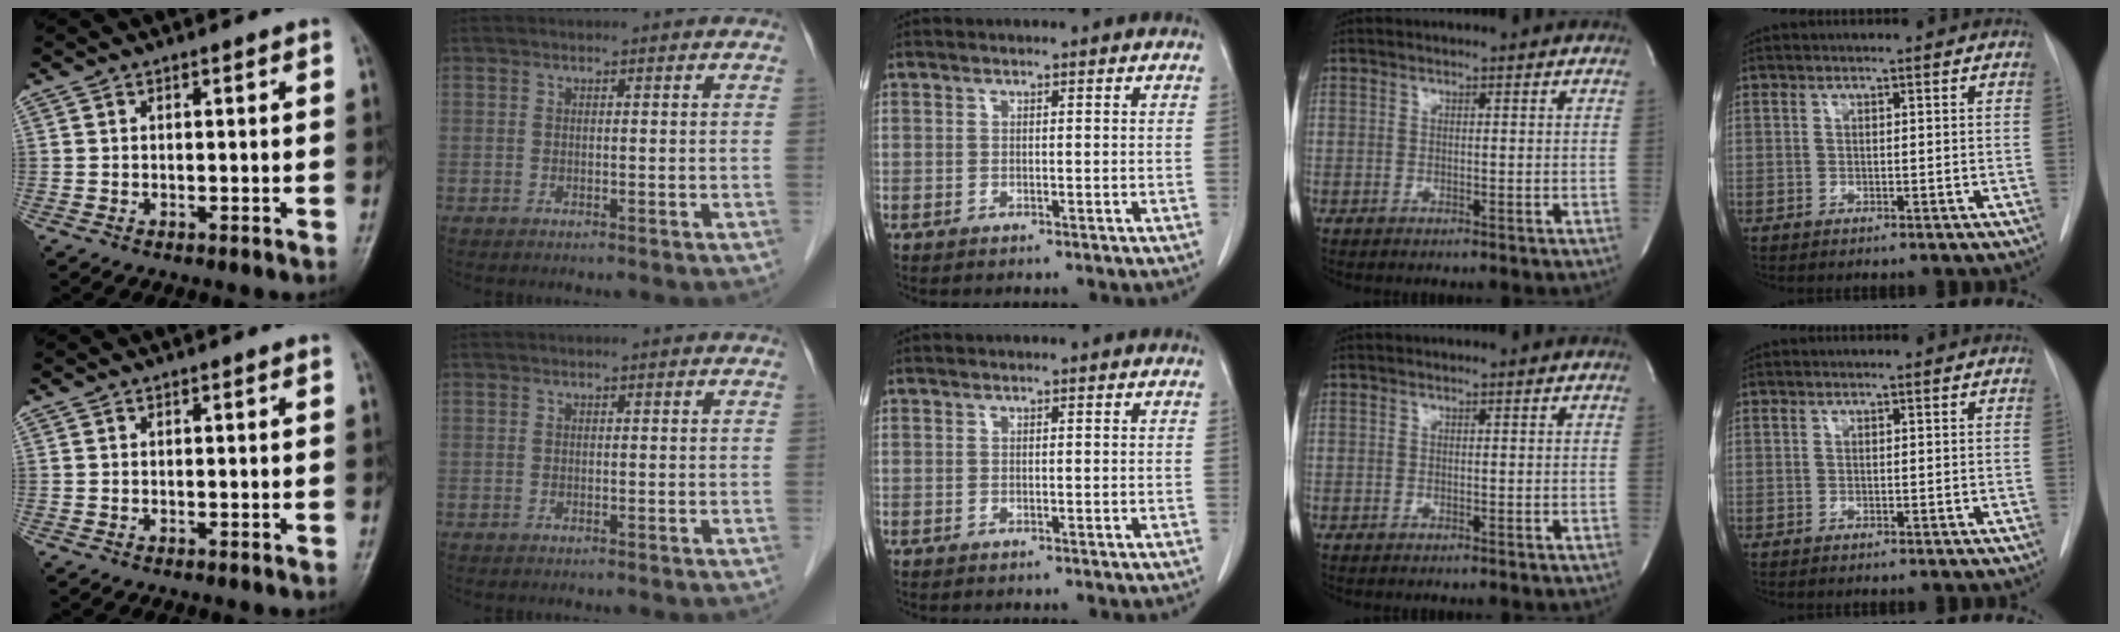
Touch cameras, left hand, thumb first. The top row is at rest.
{}